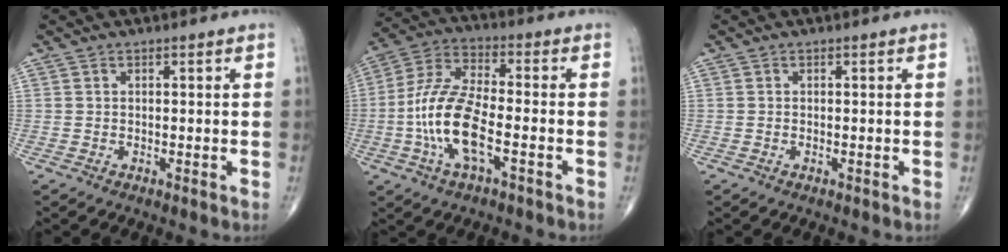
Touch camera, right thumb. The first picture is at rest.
{"total": 13.4, "force": [-3.7, 5.0, 11.9], "torque": [-0.252, 0.029, -0.073]}
{"total": 0.0}